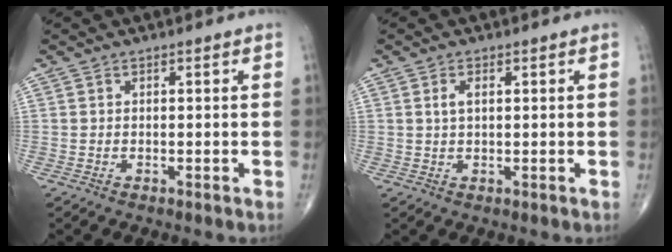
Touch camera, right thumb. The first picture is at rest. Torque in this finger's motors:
{"motor_torque": [-0.13, -0.11, 0.31, -0.02, 0.03]}